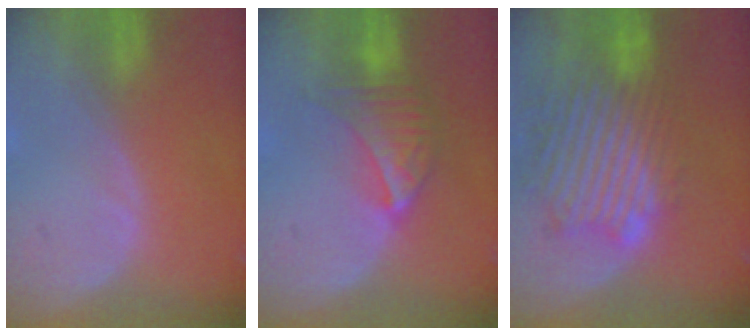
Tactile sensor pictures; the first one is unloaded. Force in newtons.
{"total": 7.1, "press": 6.3, "slide": 3.3}
{"total": 12.3, "press": 11.0, "slide": 5.5}